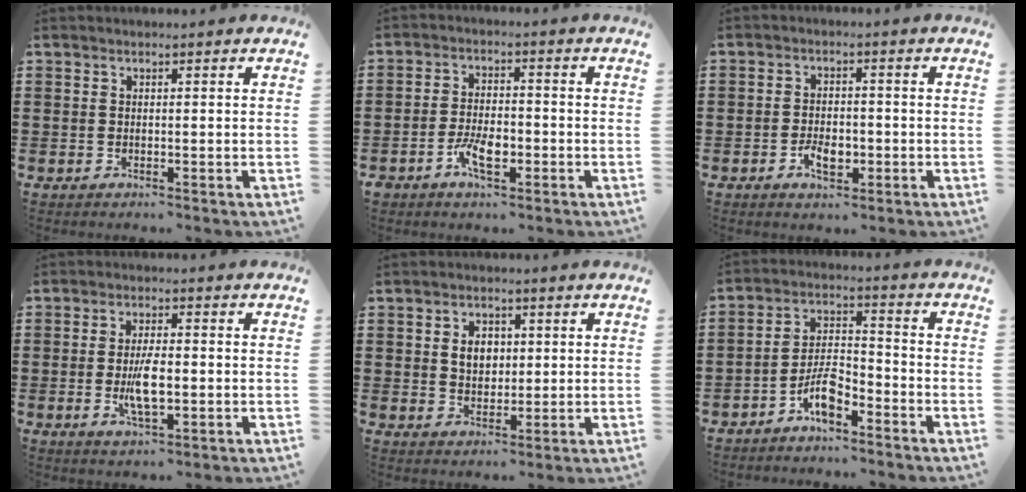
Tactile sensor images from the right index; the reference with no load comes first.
{"total": 5.3, "force": [-2.5, 2.4, 4.0], "torque": [-0.086, 0.002, -0.048]}
{"total": 3.9, "force": [-1.5, 2.1, 2.9], "torque": [-0.043, 0.001, -0.027]}
{"total": 5.9, "force": [-0.9, 2.1, 5.4], "torque": [-0.108, -0.002, -0.019]}
{"total": 3.9, "force": [0.6, 2.9, 2.6], "torque": [-0.052, 0.008, 0.007]}
{"total": 6.1, "force": [-4.1, 2.2, 3.9], "torque": [-0.085, 0.010, -0.081]}